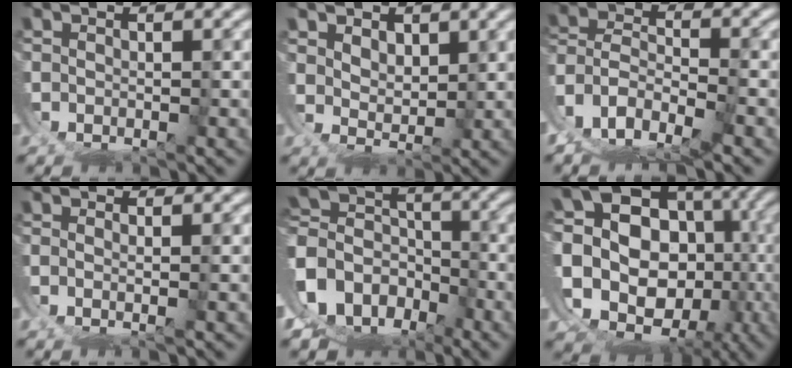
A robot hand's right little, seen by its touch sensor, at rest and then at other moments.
{"total": 3.2, "force": [3.2, -0.2, -0.3], "torque": [0.003, -0.001, 0.054]}
{"total": 5.7, "force": [-1.0, 4.5, 3.4], "torque": [-0.080, -0.029, -0.011]}
{"total": 1.9, "force": [0.8, -1.3, 1.1], "torque": [-0.015, 0.003, 0.012]}
{"total": 12.4, "force": [-0.7, 11.4, 4.8], "torque": [-0.114, -0.033, -0.021]}
{"total": 20.2, "force": [-1.4, 17.3, 10.2], "torque": [-0.226, -0.058, -0.017]}